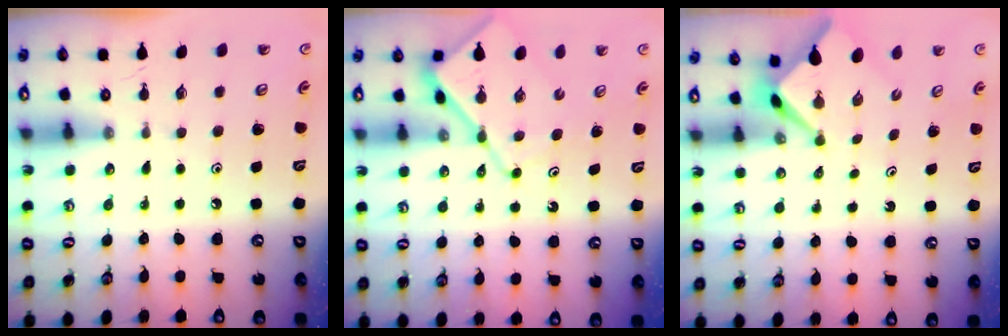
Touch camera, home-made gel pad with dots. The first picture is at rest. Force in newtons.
{"total": 10.7, "press": 10.6, "slide": 1.2}
{"total": 2.2, "press": 2.2, "slide": 0.1}